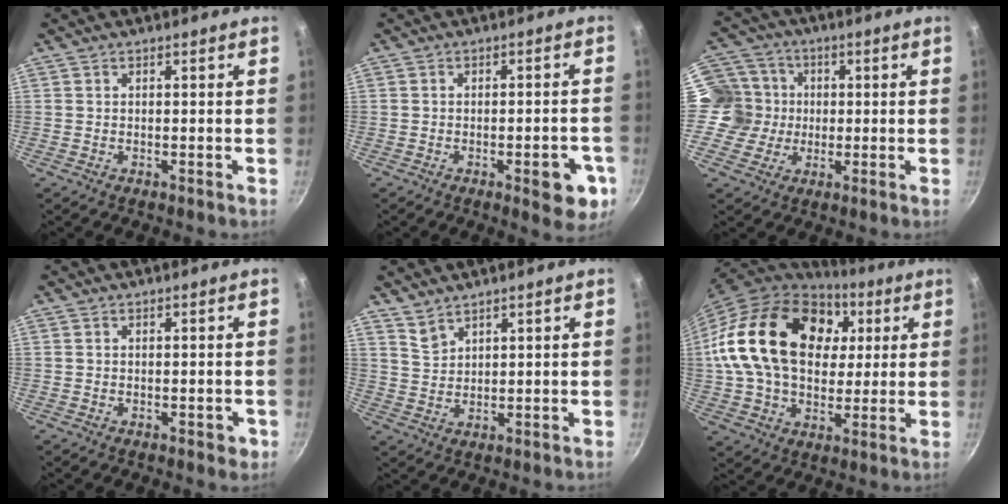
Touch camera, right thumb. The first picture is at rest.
{"total": 8.0, "force": [-3.1, 3.1, 6.7], "torque": [-0.057, 0.016, -0.035]}
{"total": 9.6, "force": [-0.2, 9.3, 2.5], "torque": [-0.016, 0.018, -0.024]}
{"total": 1.8, "force": [-0.5, 1.0, 1.3], "torque": [-0.007, 0.004, -0.005]}
{"total": 3.4, "force": [3.0, 1.2, 1.0], "torque": [-0.020, -0.016, 0.066]}
{"total": 27.2, "force": [6.2, 18.8, 18.7], "torque": [-0.323, 0.014, 0.106]}